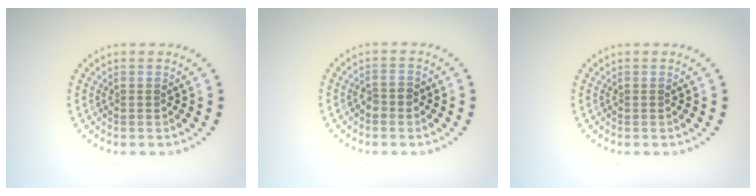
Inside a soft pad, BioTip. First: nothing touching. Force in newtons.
{"total": 1.4, "press": 1.2, "slide": 0.5}
{"total": 0.0}